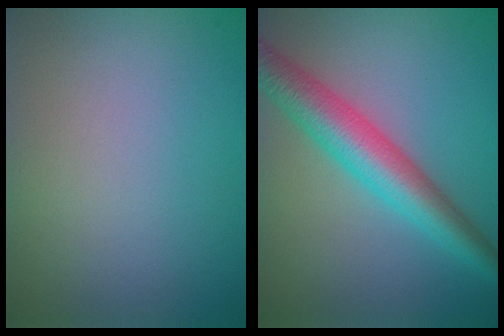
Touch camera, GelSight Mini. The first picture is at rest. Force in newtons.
{"total": 5.7, "press": 5.7, "slide": 0.2}